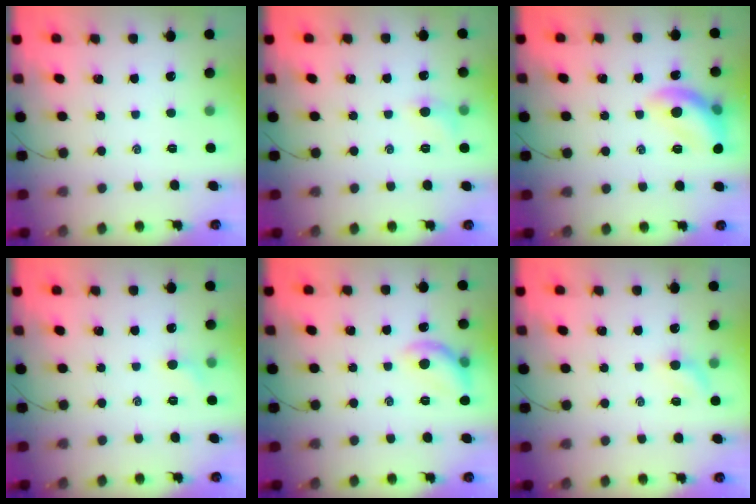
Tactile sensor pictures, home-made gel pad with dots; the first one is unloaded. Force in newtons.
{"total": 5.9, "press": 5.6, "slide": 2.1}
{"total": 12.6, "press": 12.5, "slide": 1.4}
{"total": 4.7, "press": 4.5, "slide": 1.5}
{"total": 9.2, "press": 9.2, "slide": 0.2}
{"total": 4.1, "press": 4.0, "slide": 1.0}